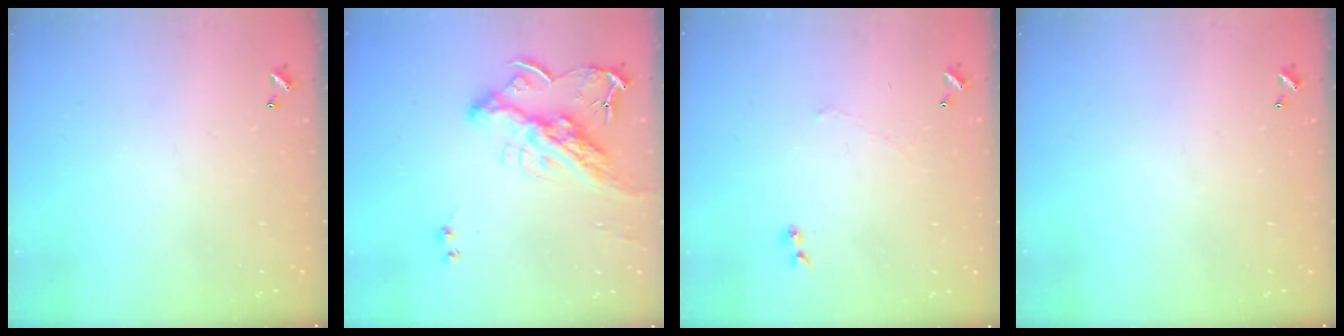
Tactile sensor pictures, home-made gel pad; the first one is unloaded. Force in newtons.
{"total": 14.6, "press": 14.6, "slide": 1.6}
{"total": 1.6, "press": 1.5, "slide": 0.6}
{"total": 0.0}